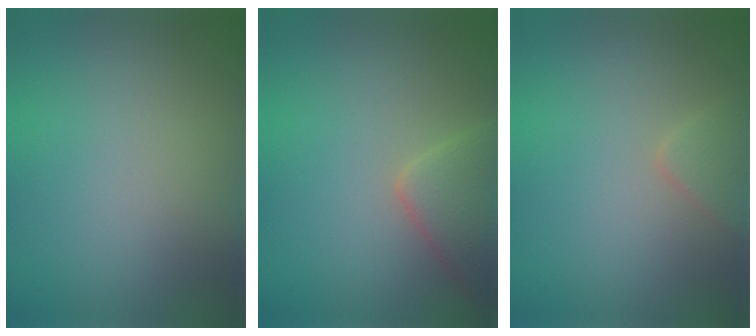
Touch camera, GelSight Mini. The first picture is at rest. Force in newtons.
{"total": 3.7, "press": 3.7, "slide": 0.2}
{"total": 1.6, "press": 1.6, "slide": 0.1}